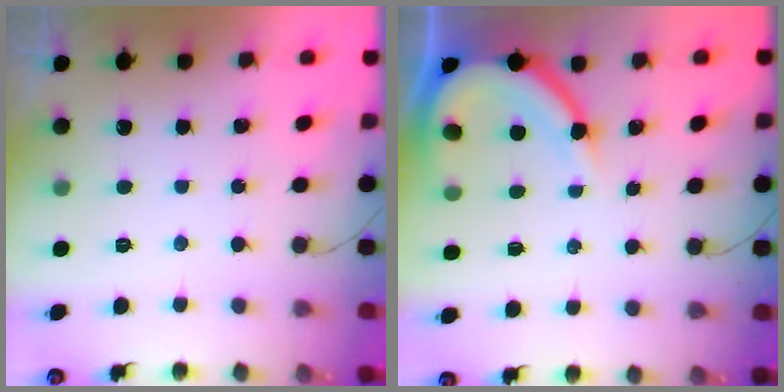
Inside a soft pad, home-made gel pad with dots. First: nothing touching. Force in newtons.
{"total": 10.0, "press": 9.9, "slide": 0.9}